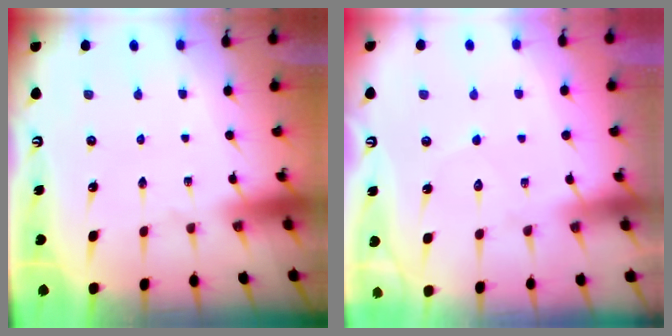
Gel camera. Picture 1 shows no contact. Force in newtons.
{"total": 6.3, "press": 6.3, "slide": 0.7}